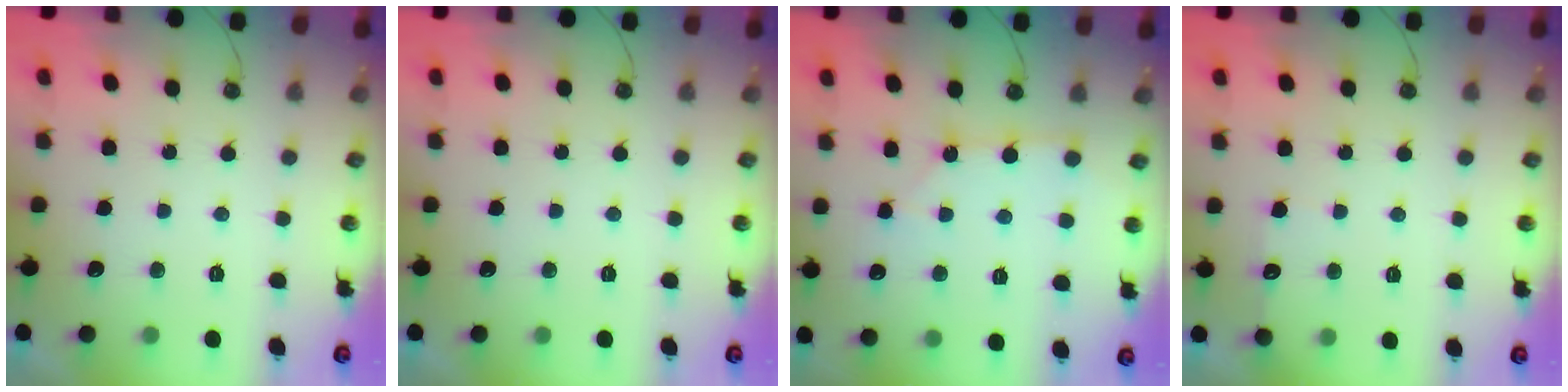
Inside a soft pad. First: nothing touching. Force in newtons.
{"total": 0.0}
{"total": 2.9, "press": 2.9, "slide": 0.4}
{"total": 3.8, "press": 3.8, "slide": 0.5}